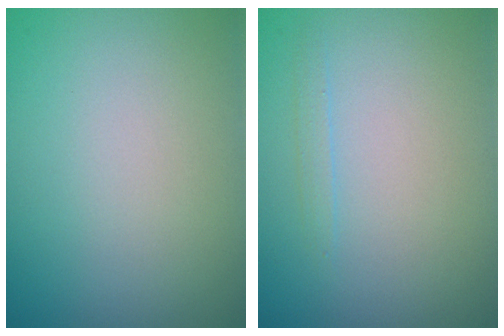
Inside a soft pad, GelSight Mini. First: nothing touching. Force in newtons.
{"total": 0.7, "press": 0.7, "slide": 0.1}